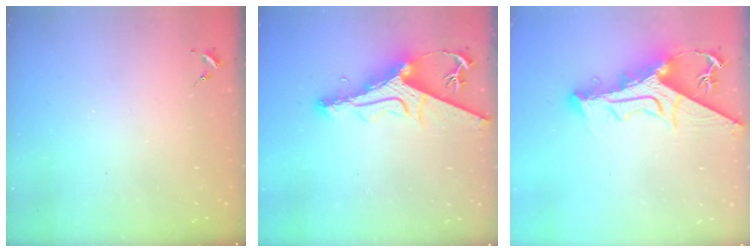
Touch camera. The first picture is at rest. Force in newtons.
{"total": 11.8, "press": 11.8, "slide": 1.4}
{"total": 15.2, "press": 15.1, "slide": 1.6}